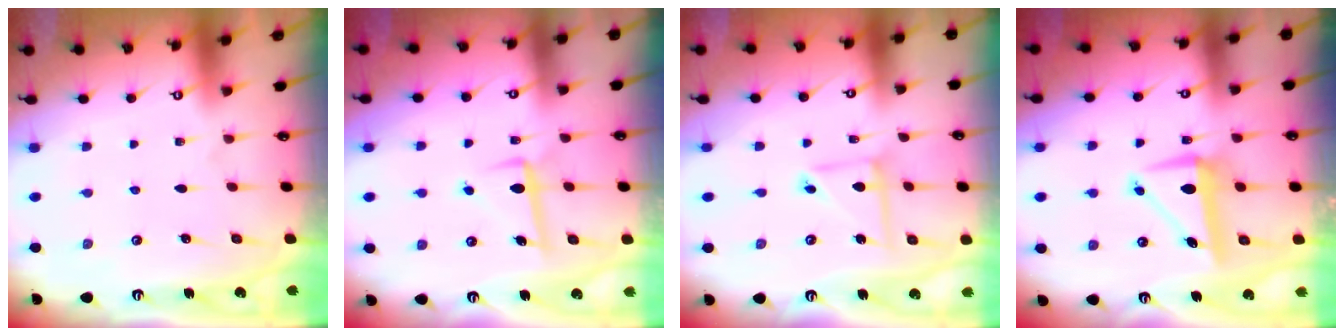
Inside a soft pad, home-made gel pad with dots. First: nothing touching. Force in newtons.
{"total": 6.2, "press": 6.0, "slide": 1.2}
{"total": 6.6, "press": 6.6, "slide": 0.5}
{"total": 6.8, "press": 6.7, "slide": 1.3}